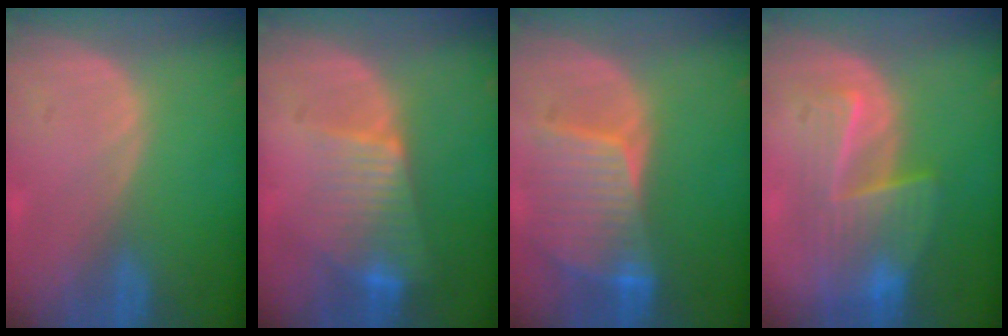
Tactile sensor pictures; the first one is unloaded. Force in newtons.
{"total": 7.7, "press": 6.6, "slide": 4.0}
{"total": 8.6, "press": 7.8, "slide": 3.8}
{"total": 7.1, "press": 7.1, "slide": 0.3}